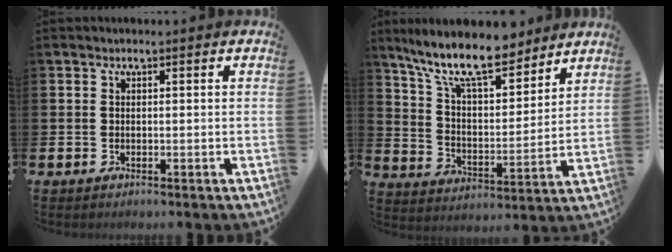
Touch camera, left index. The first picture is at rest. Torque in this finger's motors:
{"motor_torque": [1.07, -1.07, 1.05, 0.21]}